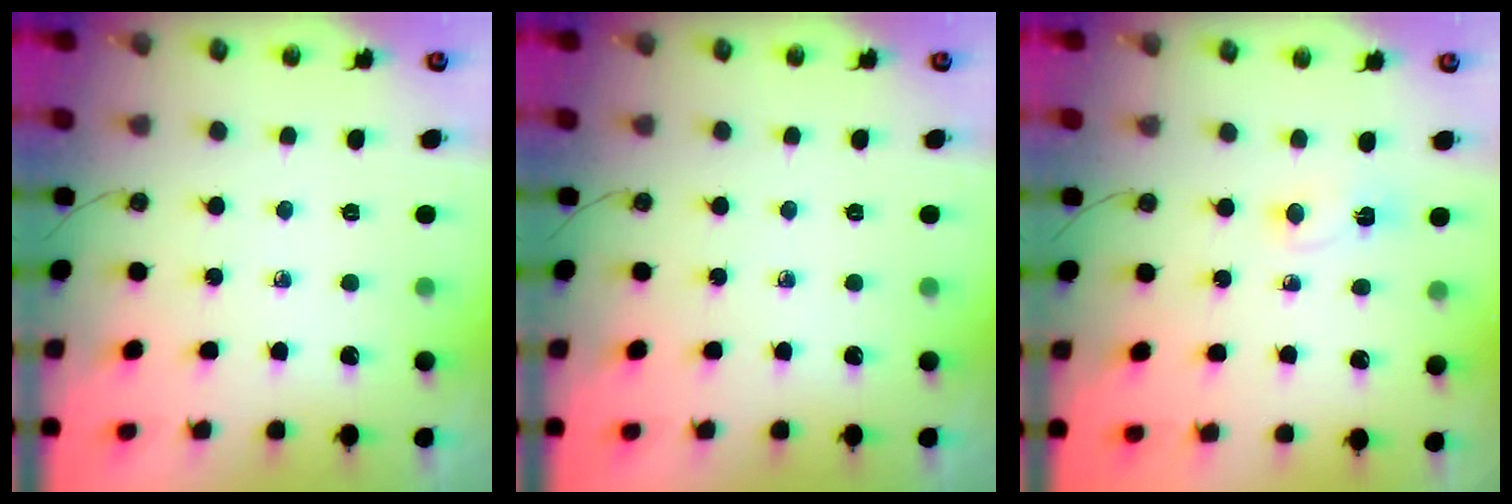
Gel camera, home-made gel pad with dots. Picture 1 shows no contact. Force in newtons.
{"total": 0.0}
{"total": 3.8, "press": 3.8, "slide": 0.6}